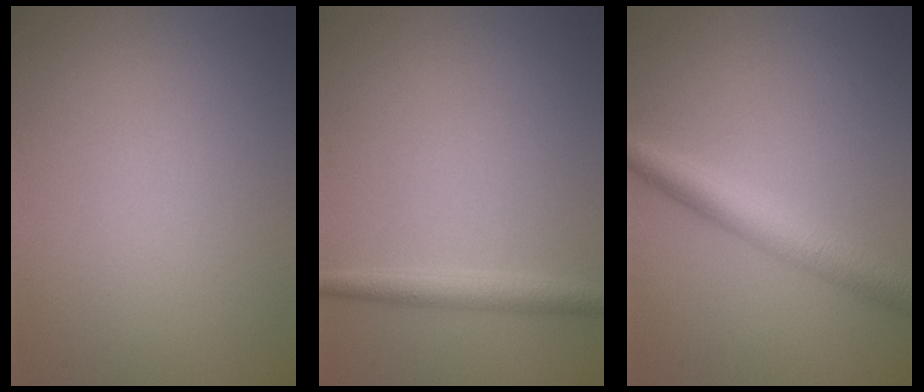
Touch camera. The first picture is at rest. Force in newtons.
{"total": 2.3, "press": 2.3, "slide": 0.1}
{"total": 4.1, "press": 4.1, "slide": 0.1}